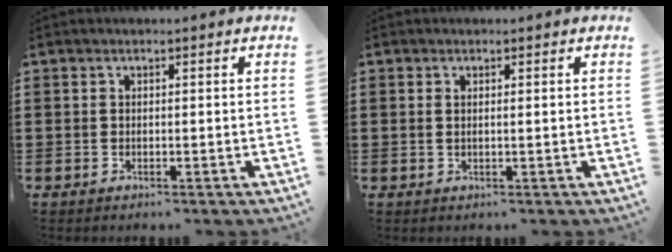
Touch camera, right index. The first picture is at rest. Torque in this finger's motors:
{"motor_torque": [-0.27, 0.33, -0.06, -0.01]}